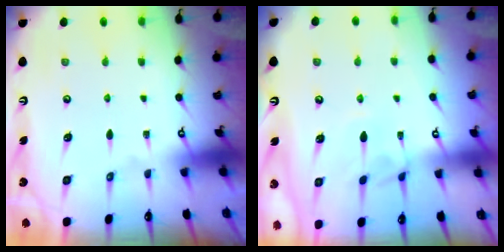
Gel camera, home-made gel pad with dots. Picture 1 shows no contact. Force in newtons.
{"total": 3.2, "press": 3.2, "slide": 0.2}